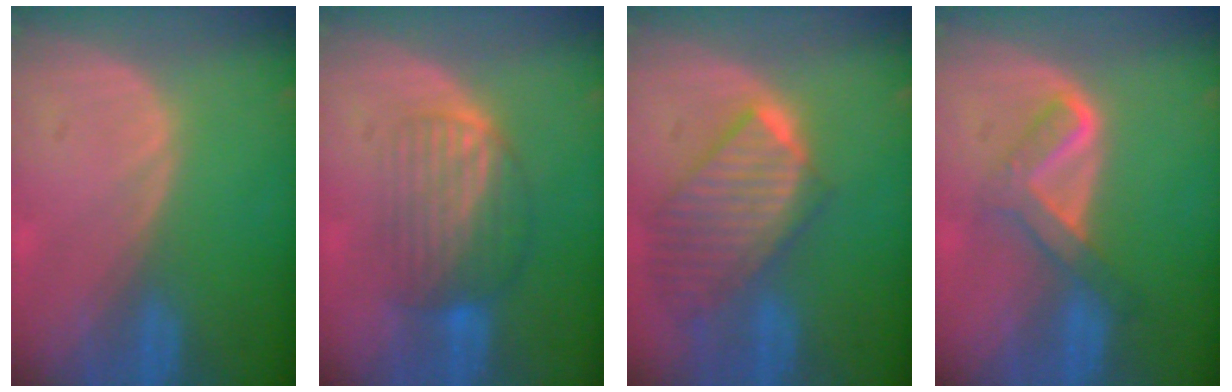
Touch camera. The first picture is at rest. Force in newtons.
{"total": 6.7, "press": 6.4, "slide": 1.9}
{"total": 9.9, "press": 8.6, "slide": 4.8}
{"total": 5.1, "press": 5.1, "slide": 0.8}